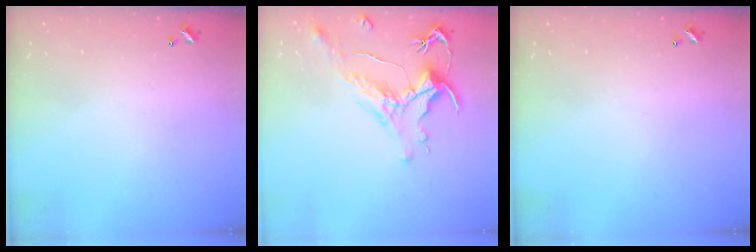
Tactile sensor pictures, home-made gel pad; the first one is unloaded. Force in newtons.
{"total": 1.7, "press": 1.1, "slide": 1.3}
{"total": 0.0}